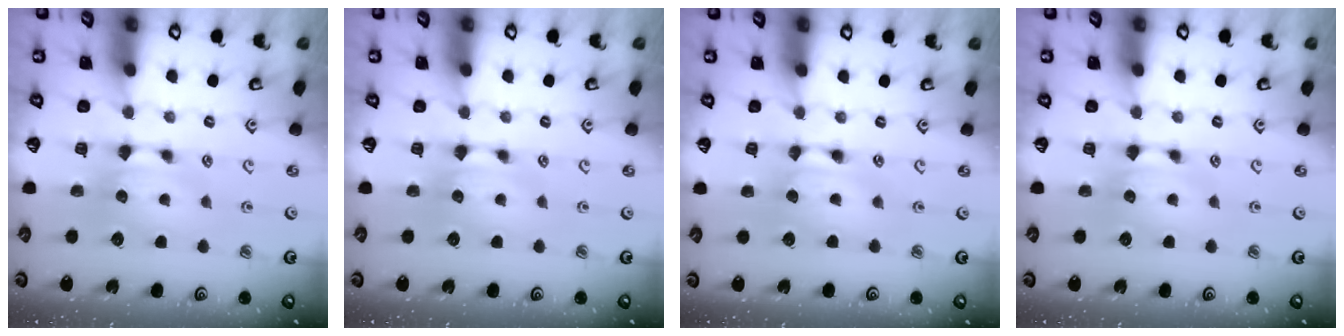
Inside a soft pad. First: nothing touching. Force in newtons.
{"total": 0.0}
{"total": 1.6, "press": 1.6, "slide": 0.2}
{"total": 0.0}